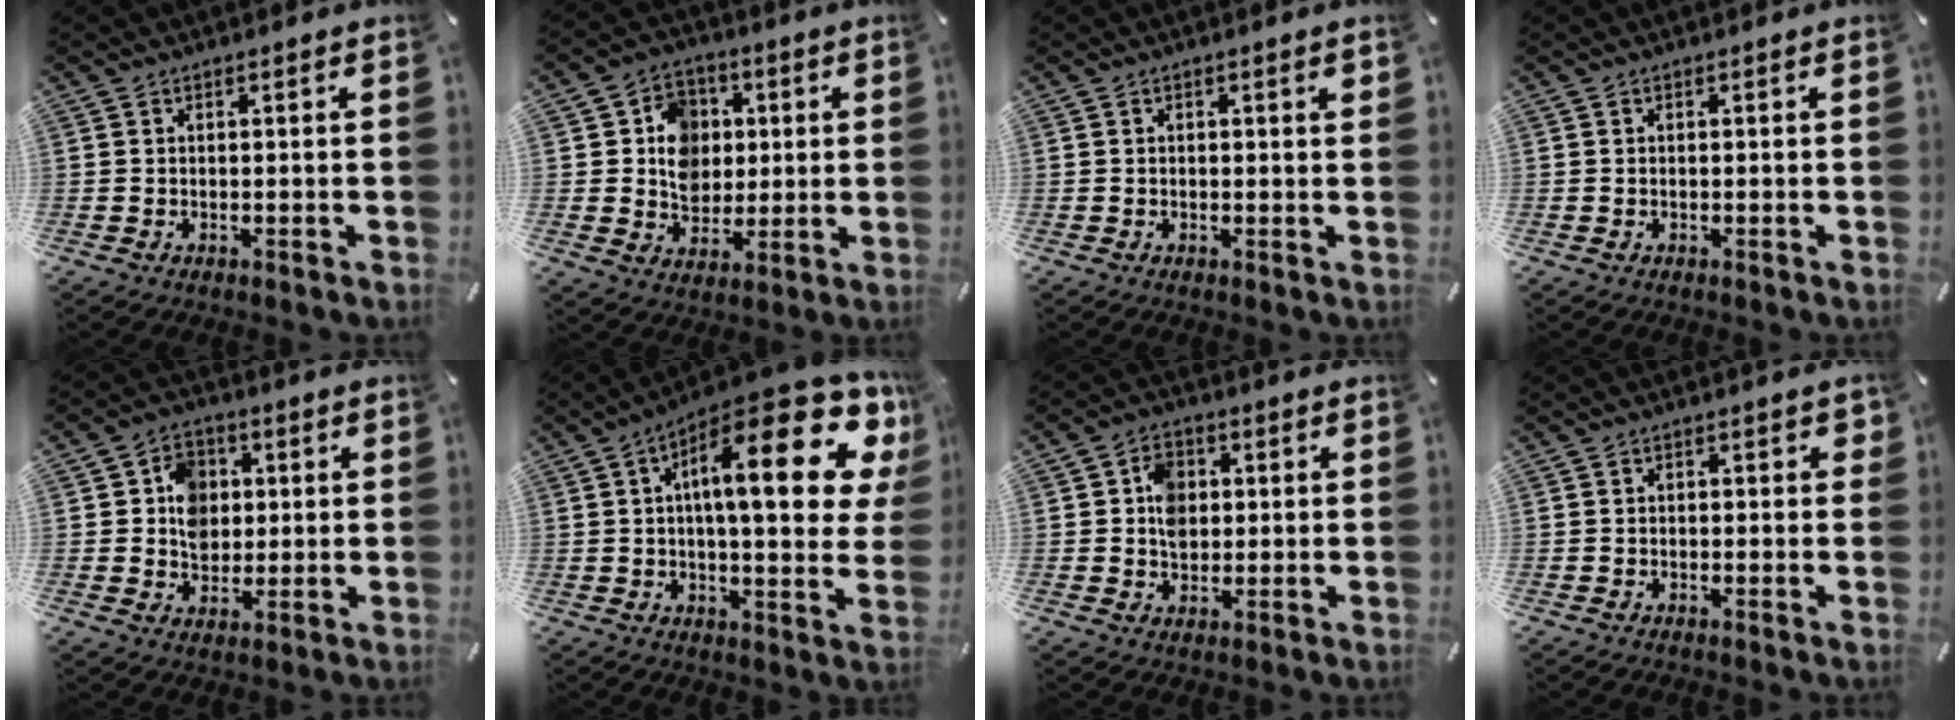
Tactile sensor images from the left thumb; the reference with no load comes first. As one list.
[{"total": 10.3, "force": [0.9, 9.2, 4.6], "torque": [-0.067, 0.013, 0.022]}, {"total": 1.3, "force": [0.4, 0.3, 1.2], "torque": [-0.023, 0.004, 0.005]}, {"total": 0.0}, {"total": 8.2, "force": [0.8, 7.2, 3.8], "torque": [-0.055, 0.010, 0.015]}, {"total": 23.5, "force": [8.1, 7.4, 20.8], "torque": [-0.332, -0.046, 0.116]}, {"total": 6.8, "force": [0.6, 5.7, 3.7], "torque": [-0.053, 0.006, 0.009]}, {"total": 1.5, "force": [-0.2, 1.0, 1.1], "torque": [-0.012, 0.004, -0.007]}]